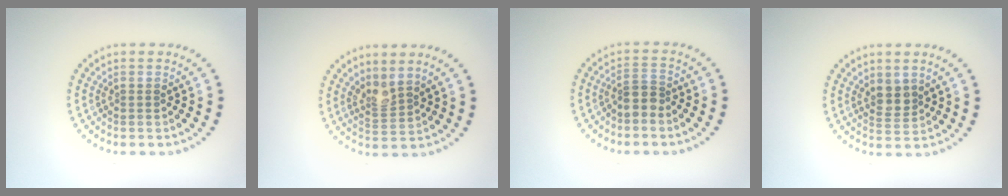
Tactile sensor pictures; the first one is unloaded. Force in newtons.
{"total": 2.1, "press": 1.5, "slide": 1.4}
{"total": 2.1, "press": 1.7, "slide": 1.3}
{"total": 1.9, "press": 1.7, "slide": 0.9}